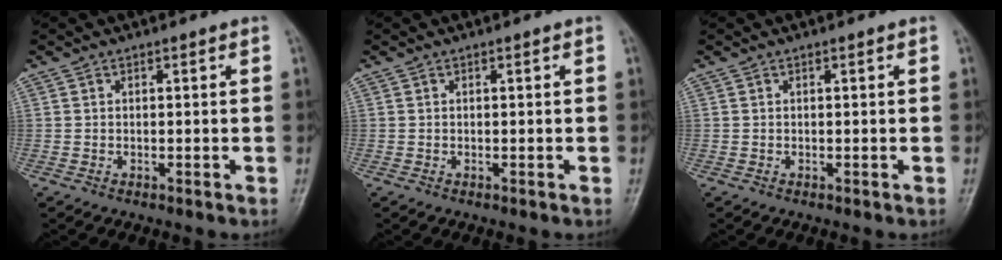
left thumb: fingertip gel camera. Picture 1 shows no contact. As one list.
[{"total": 0.0}, {"total": 0.0}]